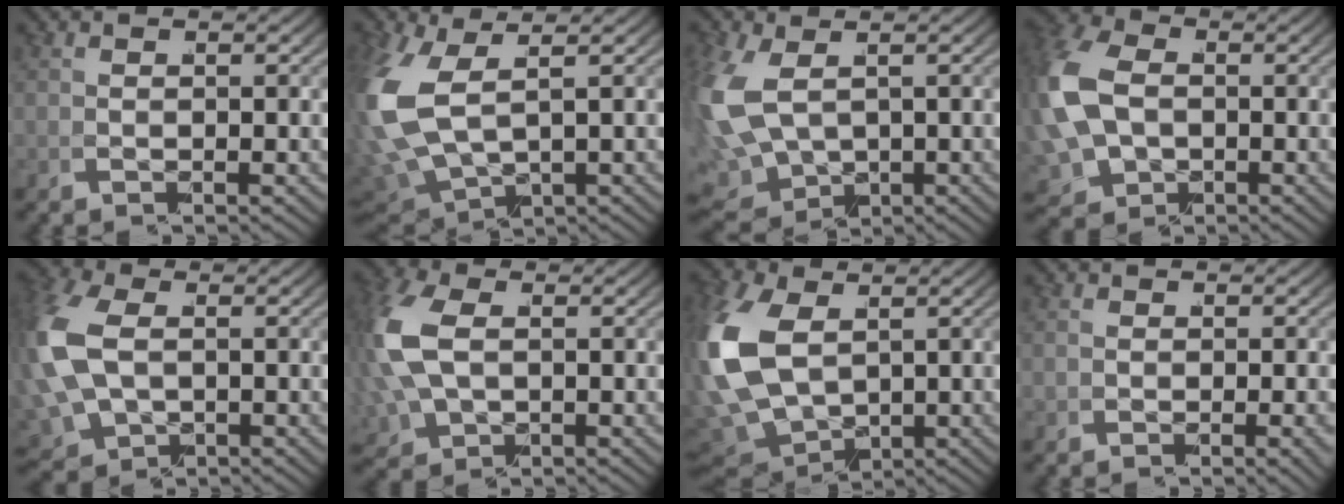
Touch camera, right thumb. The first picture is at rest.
{"total": 9.4, "force": [0.7, 6.3, 7.0], "torque": [-0.209, -0.045, 0.051]}
{"total": 9.2, "force": [-0.7, 7.1, 5.8], "torque": [-0.170, -0.054, 0.024]}
{"total": 9.3, "force": [-0.3, 7.3, 5.7], "torque": [-0.160, -0.046, 0.022]}
{"total": 8.3, "force": [-0.3, 6.4, 5.3], "torque": [-0.157, -0.049, 0.028]}
{"total": 6.8, "force": [0.4, 5.0, 4.6], "torque": [-0.141, -0.034, 0.037]}
{"total": 11.4, "force": [0.7, 8.6, 7.5], "torque": [-0.211, -0.046, 0.042]}
{"total": 1.1, "force": [-0.4, 0.7, 0.7], "torque": [-0.011, -0.003, -0.008]}